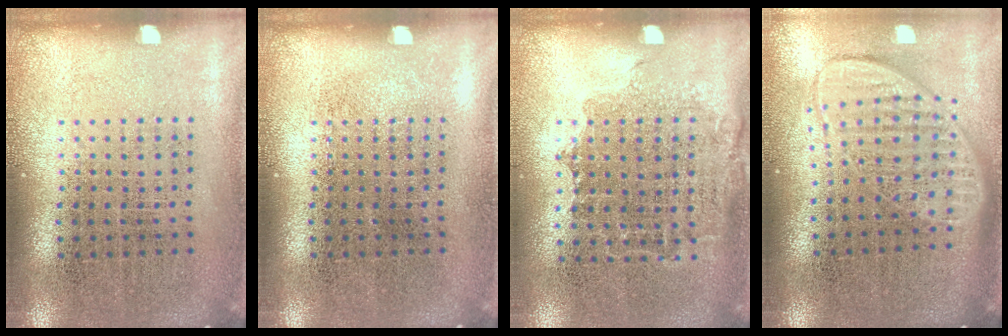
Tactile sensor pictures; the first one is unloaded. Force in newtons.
{"total": 0.0}
{"total": 1.1, "press": 0.9, "slide": 0.5}
{"total": 2.0, "press": 1.5, "slide": 1.2}